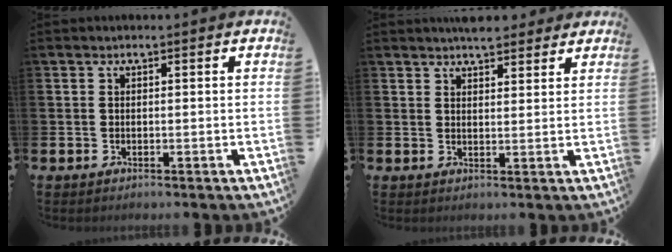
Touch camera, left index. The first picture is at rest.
{"total": 3.9, "force": [3.8, 0.9, 0.3], "torque": [-0.002, -0.018, 0.069]}